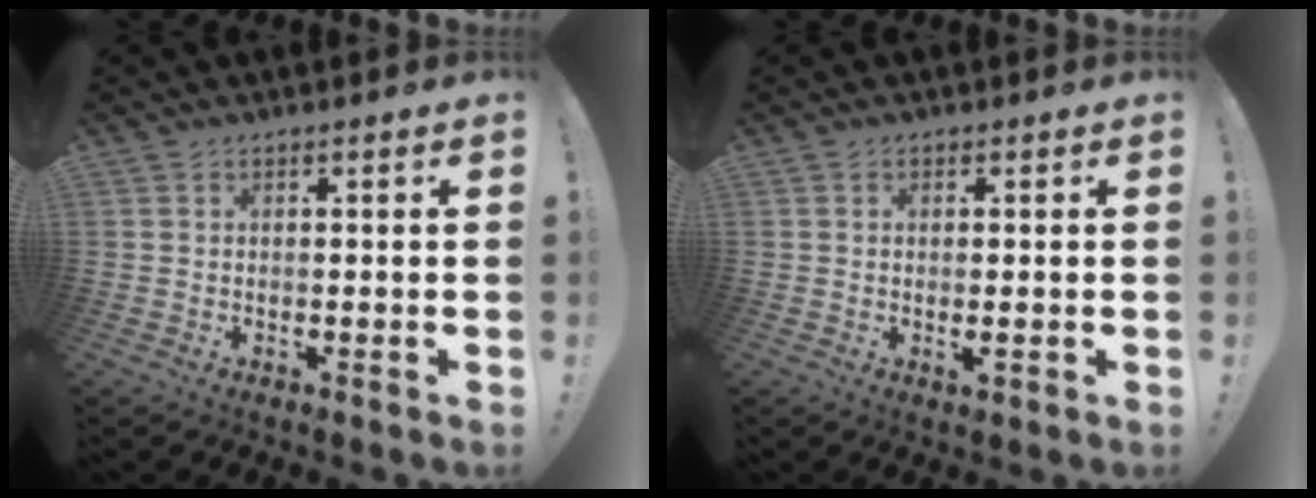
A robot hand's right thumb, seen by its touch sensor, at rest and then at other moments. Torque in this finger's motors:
{"motor_torque": [-0.02, -0.08, 0.01, 0.17, -0.11]}